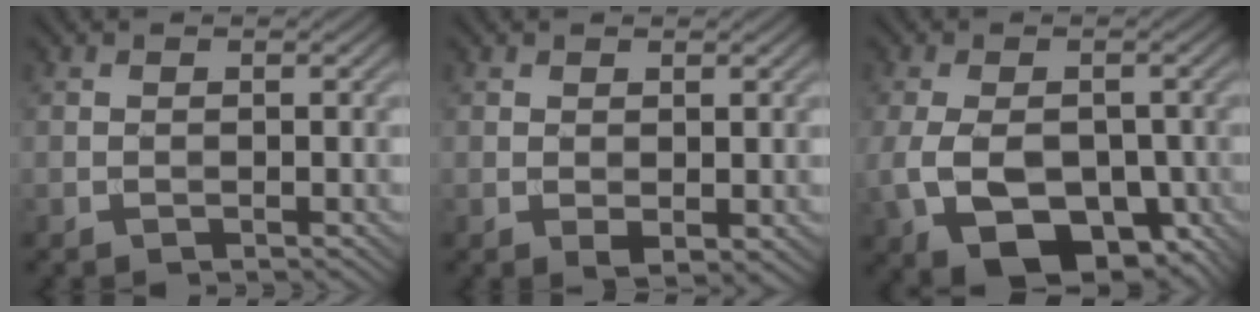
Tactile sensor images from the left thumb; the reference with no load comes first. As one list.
[{"total": 1.6, "force": [0.1, 0.8, 1.4], "torque": [-0.024, -0.007, 0.007]}, {"total": 11.4, "force": [-3.9, 6.7, 8.5], "torque": [-0.178, -0.031, -0.051]}]